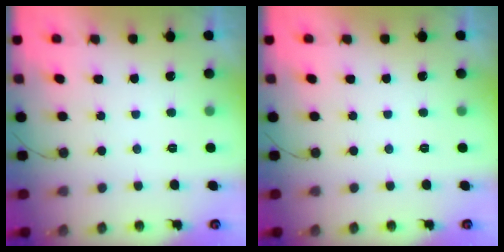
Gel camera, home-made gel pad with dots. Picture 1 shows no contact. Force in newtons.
{"total": 0.0}